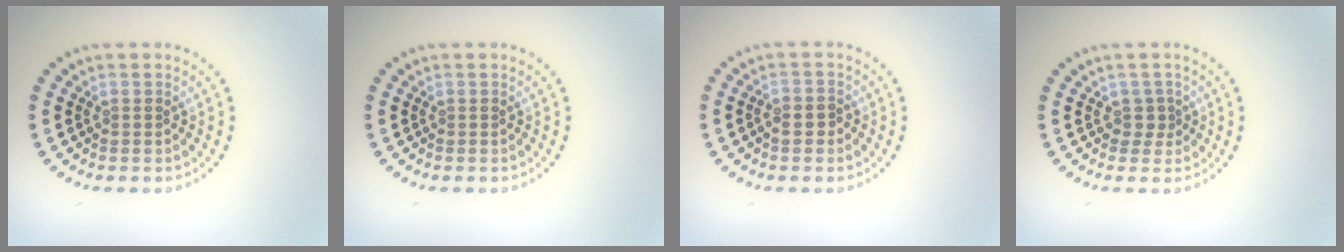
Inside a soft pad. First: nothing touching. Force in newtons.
{"total": 0.0}
{"total": 1.1, "press": 1.0, "slide": 0.6}
{"total": 1.1, "press": 0.8, "slide": 0.7}